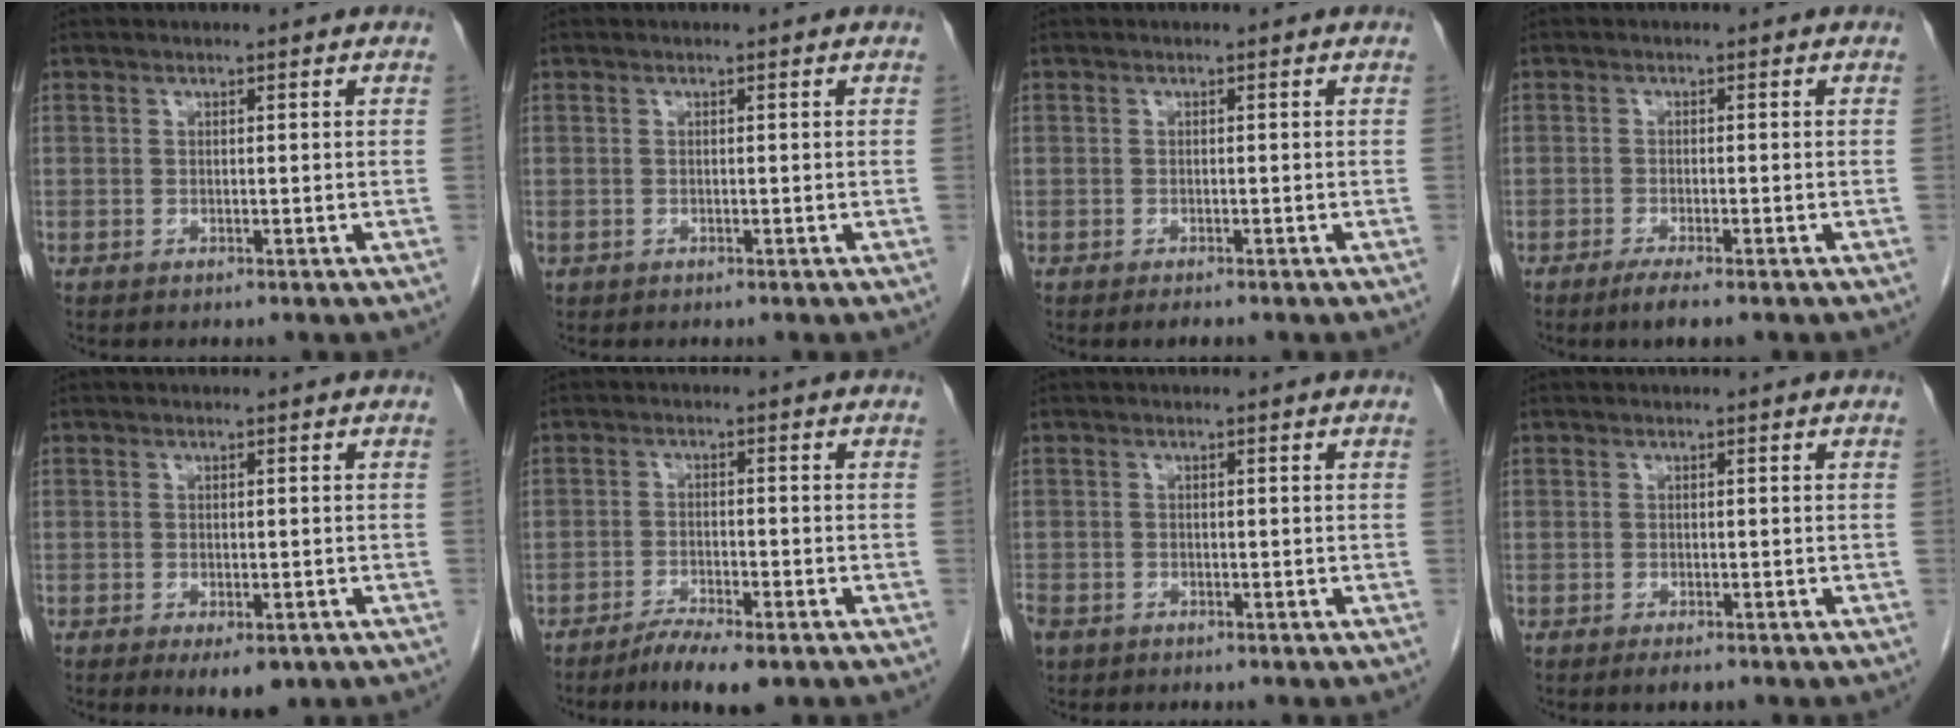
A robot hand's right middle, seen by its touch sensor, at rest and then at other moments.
{"total": 0.0}
{"total": 1.0, "force": [-0.8, 0.2, 0.5], "torque": [-0.010, -0.002, -0.009]}
{"total": 3.0, "force": [-2.1, 0.2, 2.1], "torque": [-0.039, -0.007, -0.038]}
{"total": 4.1, "force": [-2.2, 1.8, 3.0], "torque": [-0.034, -0.004, -0.023]}
{"total": 5.6, "force": [-4.0, 0.9, 3.8], "torque": [-0.066, -0.009, -0.066]}
{"total": 4.4, "force": [-2.6, 3.1, 1.7], "torque": [-0.053, -0.008, -0.046]}
{"total": 1.6, "force": [-1.1, 0.5, 1.0], "torque": [-0.016, -0.002, -0.014]}